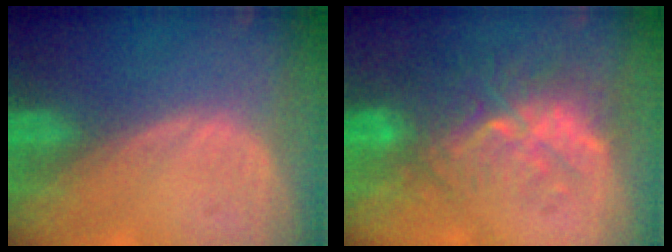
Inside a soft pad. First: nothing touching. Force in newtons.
{"total": 9.4, "press": 8.7, "slide": 3.5}